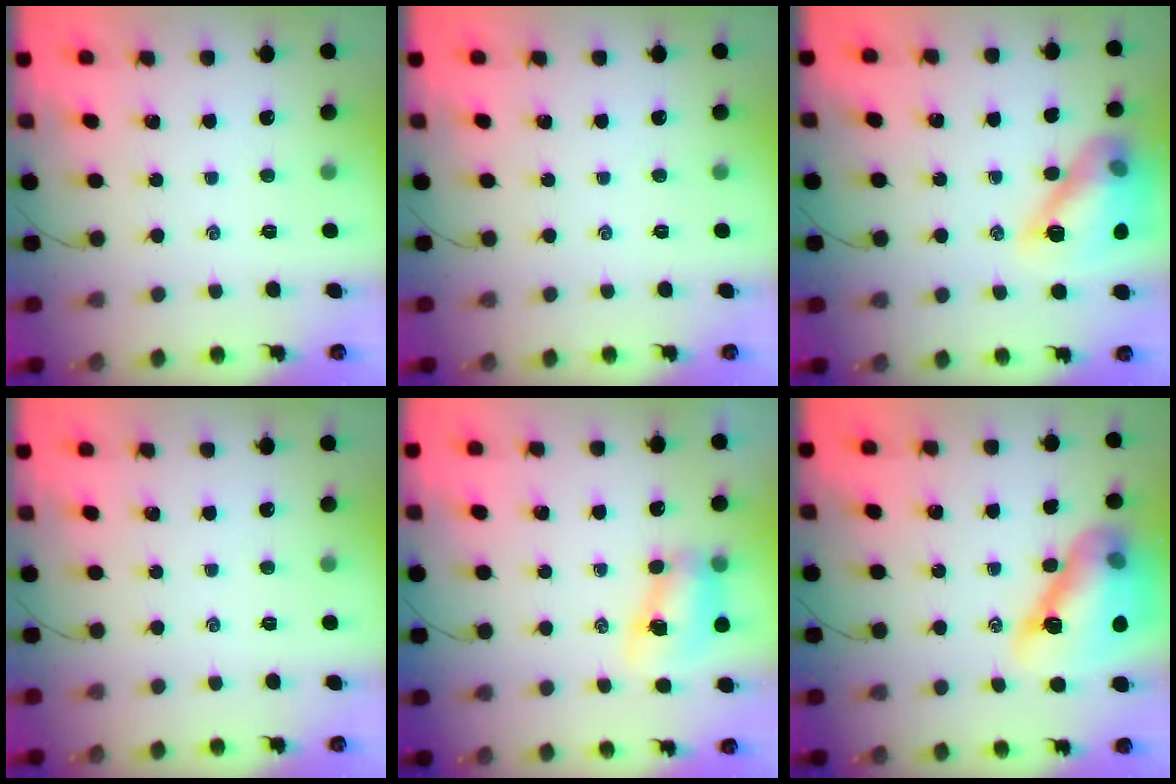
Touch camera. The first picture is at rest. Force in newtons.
{"total": 0.0}
{"total": 14.7, "press": 14.6, "slide": 1.4}
{"total": 0.0}
{"total": 8.4, "press": 8.3, "slide": 1.1}
{"total": 16.2, "press": 15.6, "slide": 4.6}